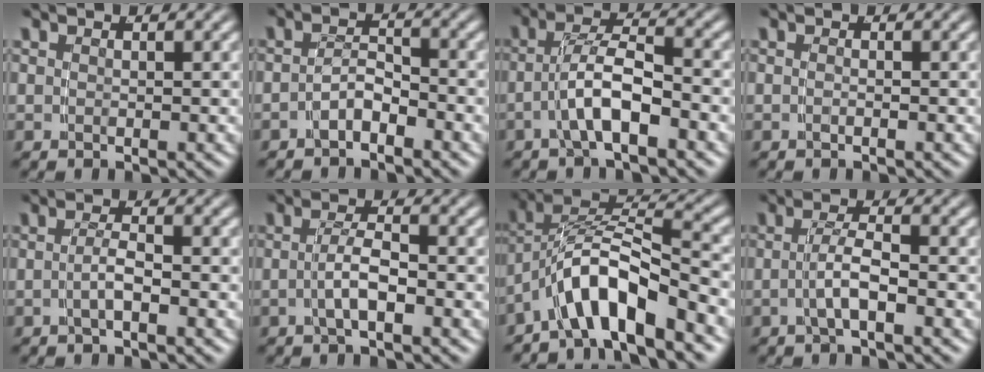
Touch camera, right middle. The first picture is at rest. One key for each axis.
{"total": 2.7, "fx": -2.2, "fy": 1.1, "fz": 1.2, "tx": -0.017, "ty": -0.006, "tz": -0.039}
{"total": 4.3, "fx": -1.9, "fy": 1.2, "fz": 3.6, "tx": -0.065, "ty": 0.005, "tz": -0.033}
{"total": 0.7, "fx": -0.5, "fy": -0.4, "fz": 0.1, "tx": -0.003, "ty": 0.000, "tz": -0.009}
{"total": 1.9, "fx": -1.3, "fy": -0.3, "fz": 1.4, "tx": -0.022, "ty": 0.000, "tz": -0.022}
{"total": 2.6, "fx": -1.3, "fy": 0.1, "fz": 2.2, "tx": -0.038, "ty": 0.000, "tz": -0.020}
{"total": 7.4, "fx": -2.2, "fy": 4.6, "fz": 5.5, "tx": -0.113, "ty": -0.010, "tz": -0.034}
{"total": 2.6, "fx": -1.3, "fy": -0.1, "fz": 2.2, "tx": -0.041, "ty": 0.002, "tz": -0.022}